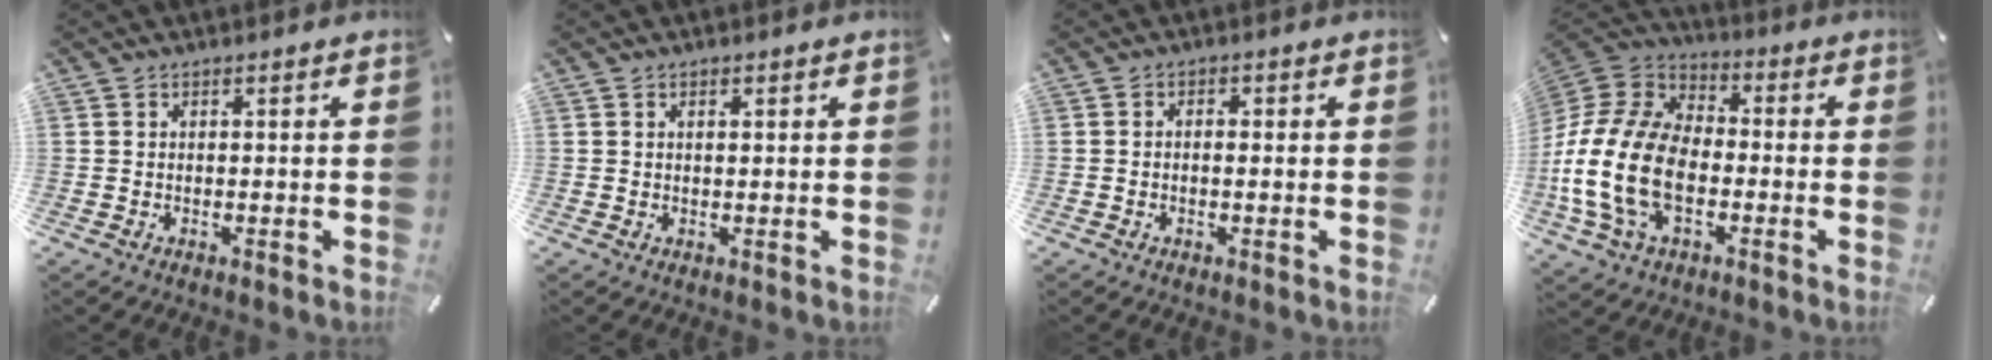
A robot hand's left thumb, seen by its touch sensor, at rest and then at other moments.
{"total": 0.9, "force": [0.3, 0.4, 0.7], "torque": [-0.015, 0.003, 0.004]}
{"total": 1.5, "force": [-0.5, 0.8, 1.1], "torque": [-0.021, 0.004, -0.011]}
{"total": 19.7, "force": [-5.7, 13.0, 13.6], "torque": [-0.298, 0.023, -0.100]}